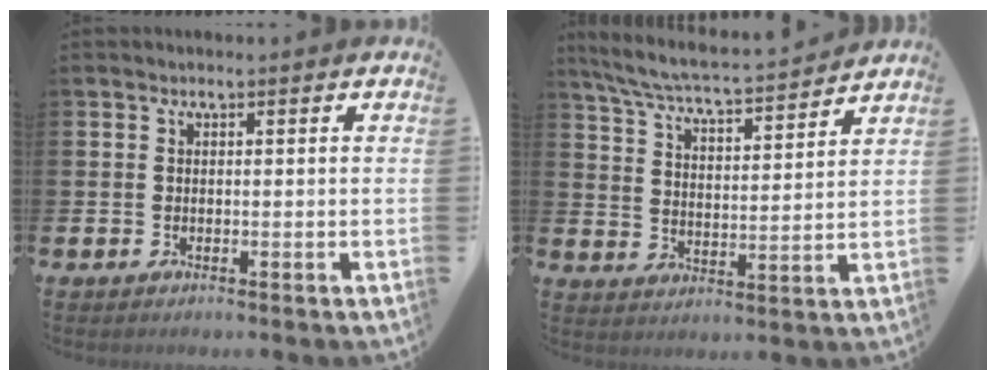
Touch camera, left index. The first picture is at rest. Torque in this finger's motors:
{"motor_torque": [0.58, -1.01, 0.41, 0.12]}